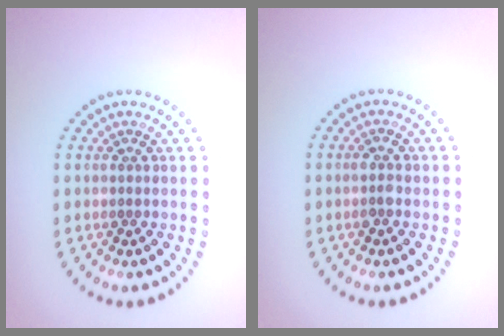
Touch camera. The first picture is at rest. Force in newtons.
{"total": 1.3, "press": 1.3, "slide": 0.4}